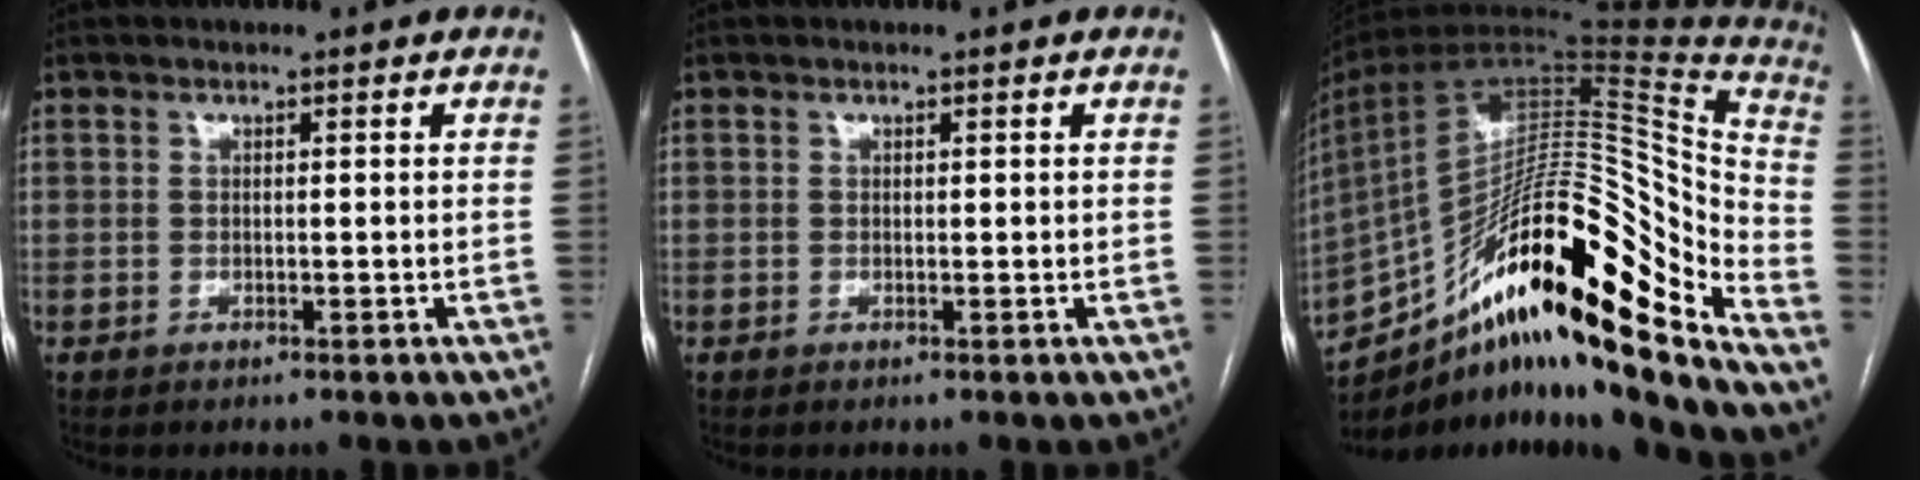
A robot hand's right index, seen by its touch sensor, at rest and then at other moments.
{"total": 0.0}
{"total": 31.5, "force": [-19.3, 5.5, 24.2], "torque": [-0.395, 0.004, -0.314]}